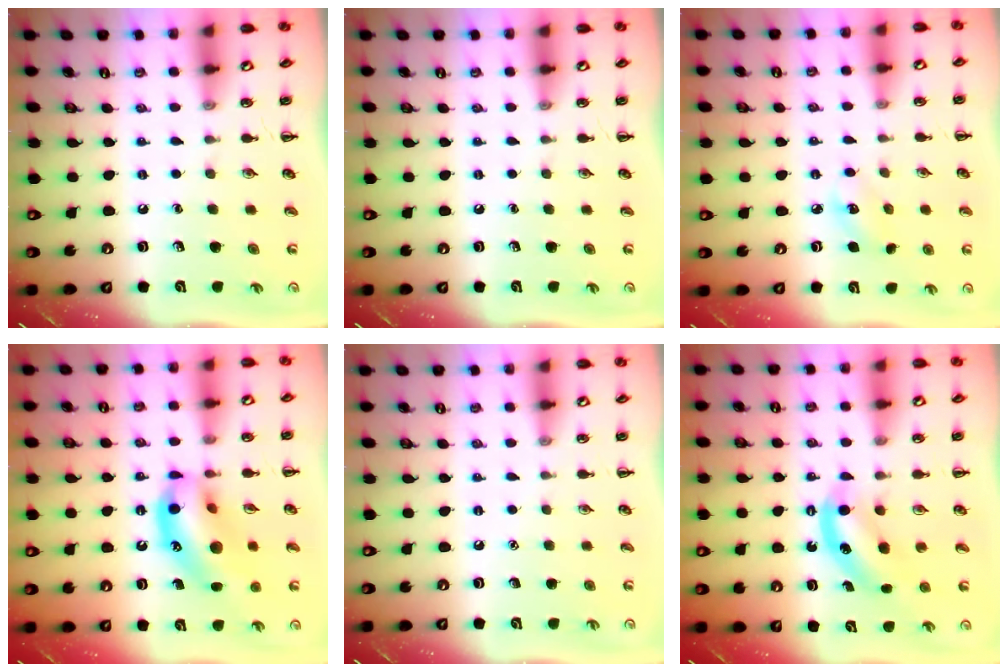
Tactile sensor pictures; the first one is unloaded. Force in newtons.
{"total": 0.0}
{"total": 6.1, "press": 6.0, "slide": 1.4}
{"total": 16.9, "press": 16.6, "slide": 3.6}
{"total": 1.5, "press": 1.4, "slide": 0.1}
{"total": 6.6, "press": 6.5, "slide": 1.0}